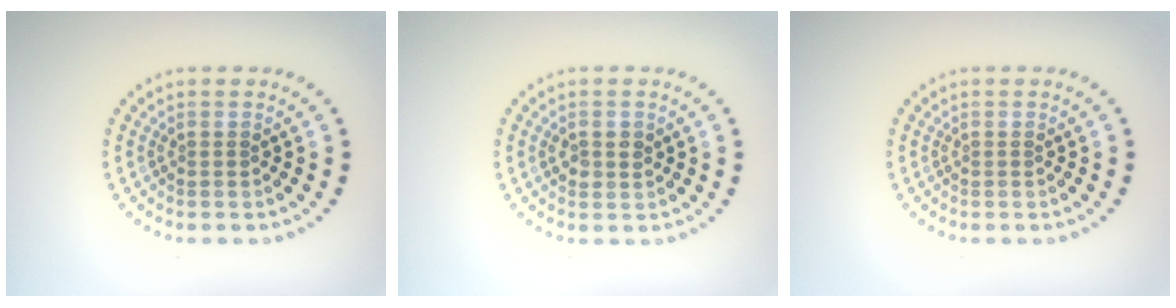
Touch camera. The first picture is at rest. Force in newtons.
{"total": 1.5, "press": 1.5, "slide": 0.4}
{"total": 0.0}